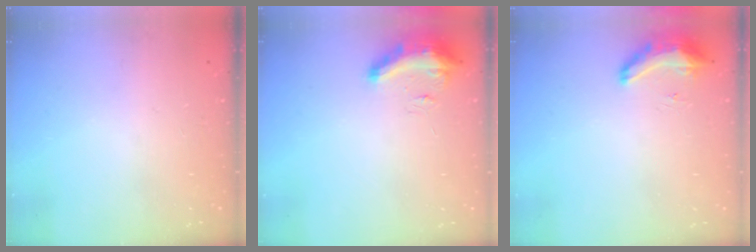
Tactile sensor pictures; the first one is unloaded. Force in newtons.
{"total": 8.5, "press": 8.5, "slide": 0.8}
{"total": 8.7, "press": 8.5, "slide": 1.8}